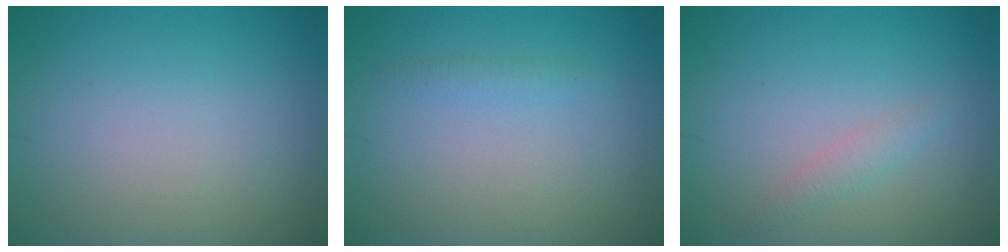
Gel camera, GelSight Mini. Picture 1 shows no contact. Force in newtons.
{"total": 0.9, "press": 0.9, "slide": 0.0}
{"total": 1.2, "press": 1.2, "slide": 0.0}